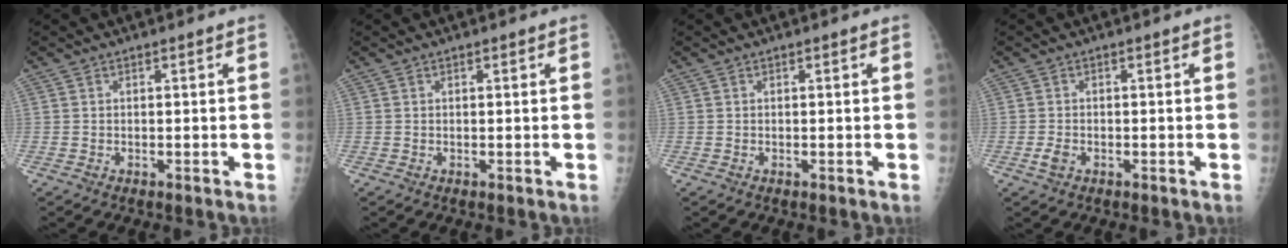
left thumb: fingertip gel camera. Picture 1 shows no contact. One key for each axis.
{"total": 0.0}
{"total": 0.0}
{"total": 1.9, "fx": -1.0, "fy": 1.2, "fz": 1.1, "tx": -0.020, "ty": -0.001, "tz": -0.018}